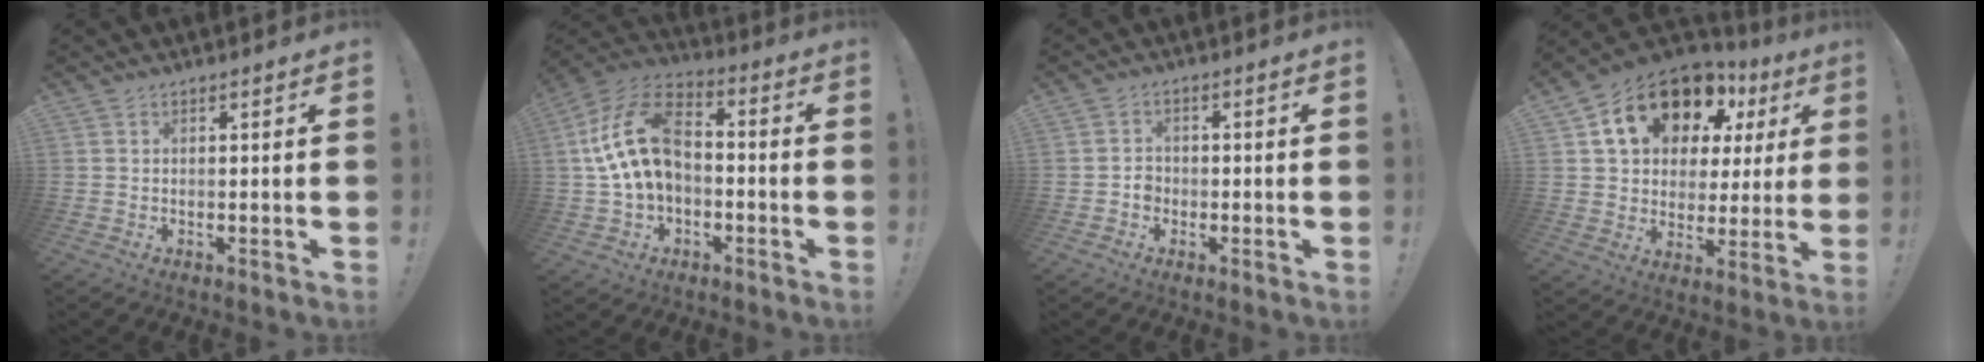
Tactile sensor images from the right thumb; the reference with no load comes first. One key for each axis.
{"total": 17.7, "fx": 1.0, "fy": 11.8, "fz": 13.2, "tx": -0.236, "ty": 0.023, "tz": 0.027}
{"total": 3.0, "fx": -1.5, "fy": 2.4, "fz": 1.0, "tx": -0.010, "ty": 0.007, "tz": -0.026}
{"total": 18.5, "fx": 10.3, "fy": 11.5, "fz": 10.2, "tx": -0.167, "ty": -0.047, "tz": 0.195}